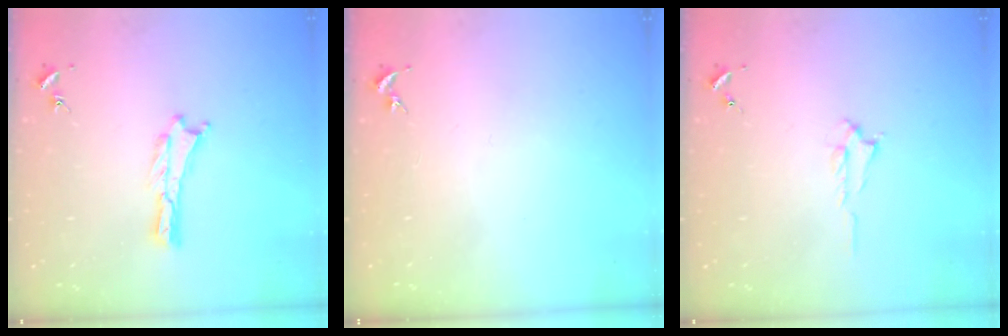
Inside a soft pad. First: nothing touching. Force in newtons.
{"total": 0.0}
{"total": 0.7, "press": 0.6, "slide": 0.2}